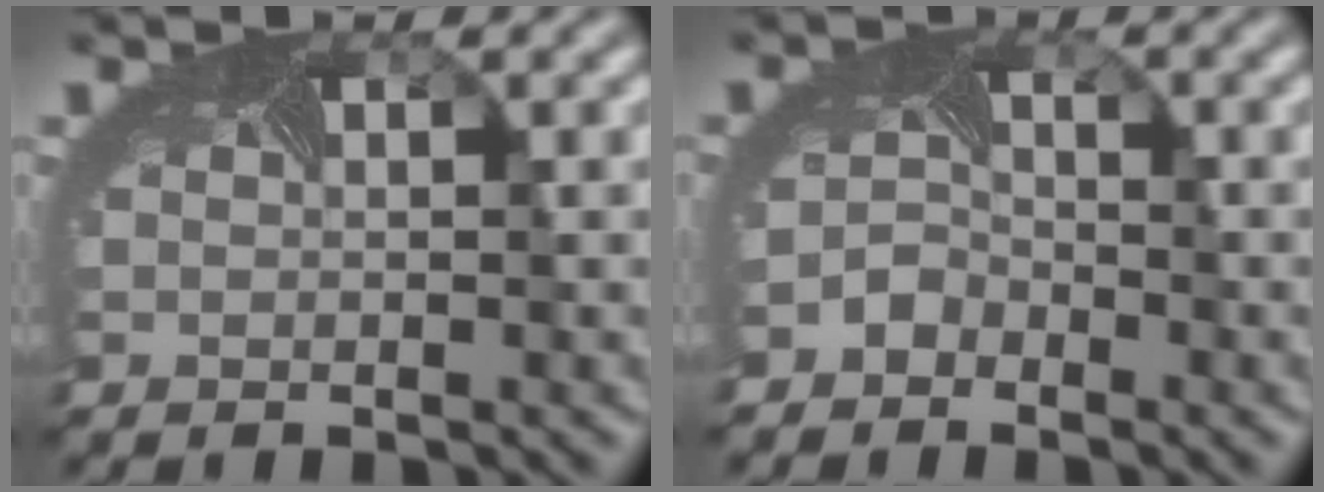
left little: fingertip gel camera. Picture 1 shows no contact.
{"total": 1.9, "force": [-1.7, 0.8, -0.1], "torque": [-0.002, 0.003, -0.035]}